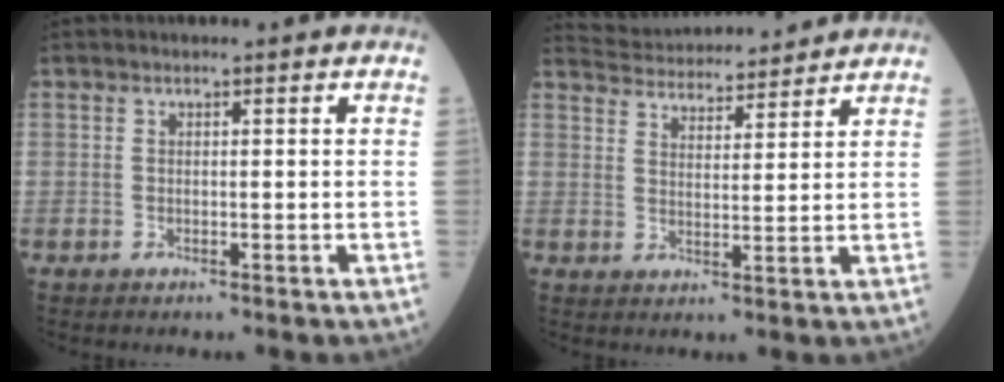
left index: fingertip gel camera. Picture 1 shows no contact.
{"total": 11.4, "force": [11.2, 1.3, 1.9], "torque": [-0.038, 0.024, 0.166]}